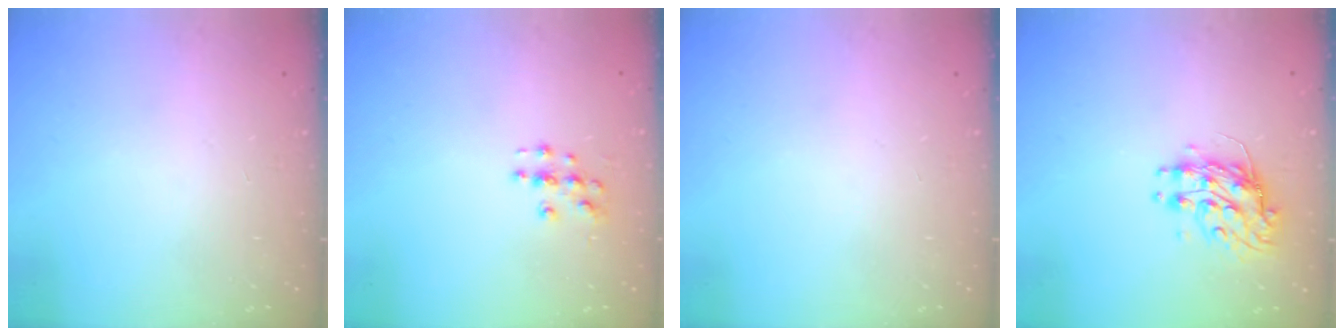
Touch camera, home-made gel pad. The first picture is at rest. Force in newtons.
{"total": 3.3, "press": 3.3, "slide": 0.2}
{"total": 0.0}
{"total": 9.2, "press": 9.2, "slide": 0.1}